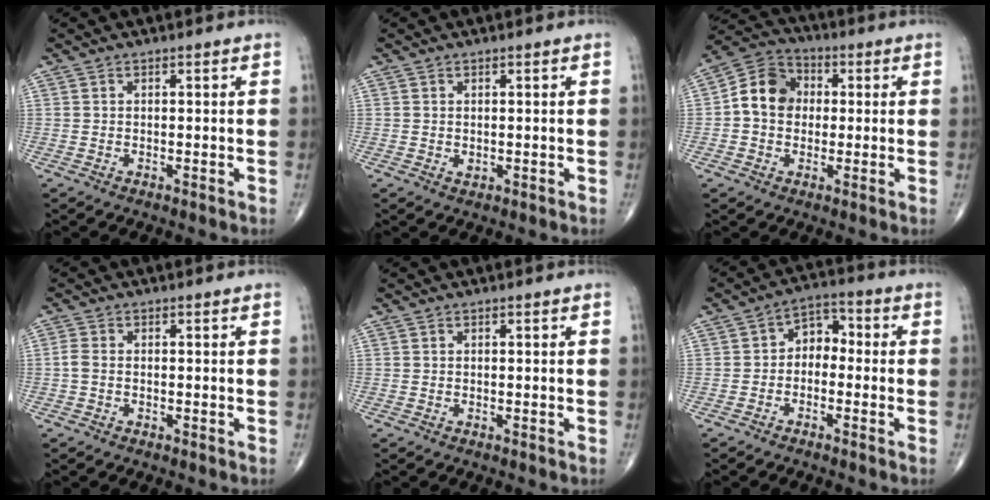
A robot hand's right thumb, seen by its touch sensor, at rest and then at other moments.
{"total": 0.7, "force": [0.0, 0.5, 0.5], "torque": [-0.006, -0.001, 0.003]}
{"total": 9.4, "force": [0.4, 7.7, 5.3], "torque": [-0.079, 0.028, -0.007]}
{"total": 1.8, "force": [-0.3, 1.1, 1.3], "torque": [-0.032, 0.001, -0.012]}
{"total": 0.0}
{"total": 5.6, "force": [-0.9, 4.1, 3.7], "torque": [-0.033, 0.032, -0.034]}